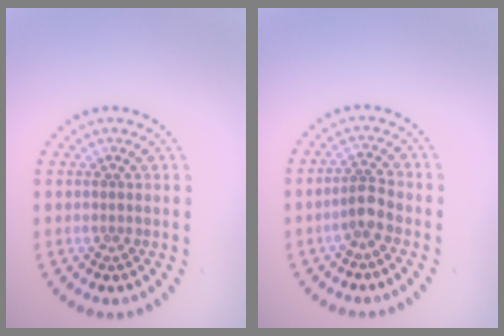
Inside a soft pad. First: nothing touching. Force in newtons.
{"total": 2.1, "press": 1.7, "slide": 1.1}